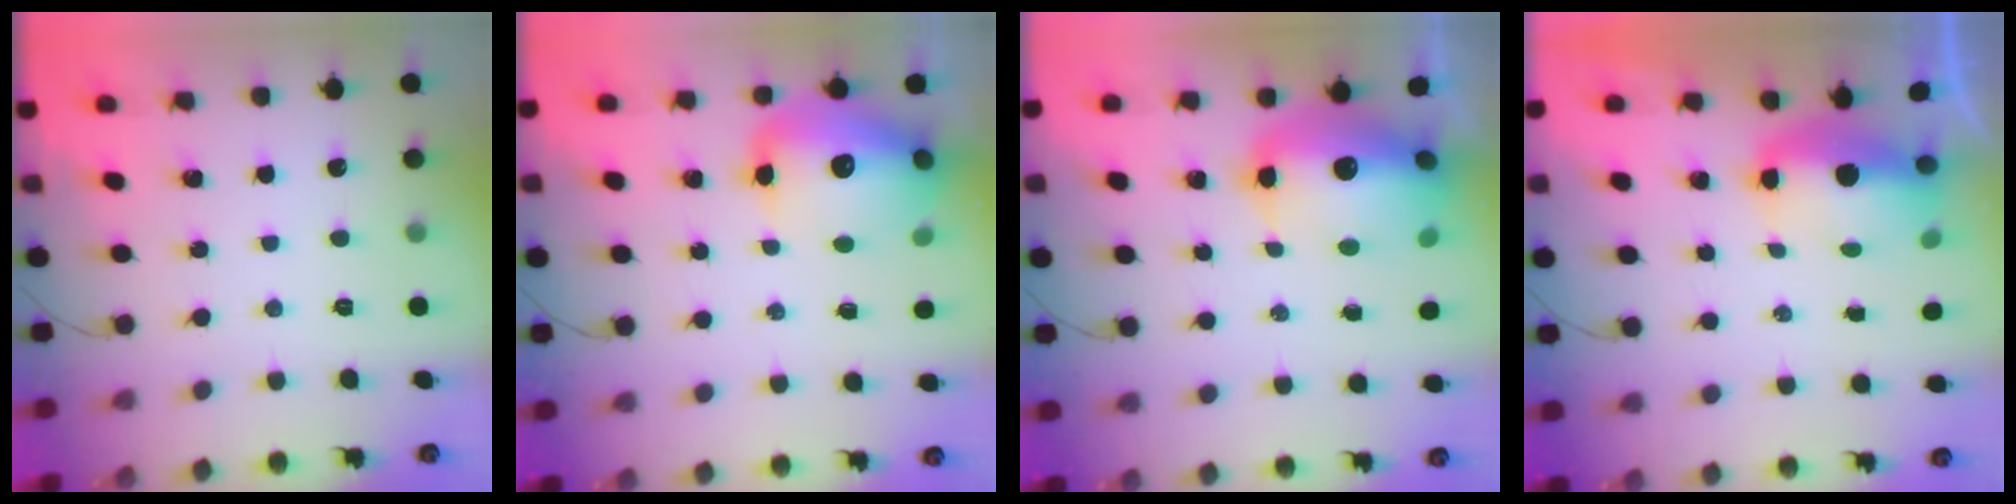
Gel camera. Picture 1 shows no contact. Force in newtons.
{"total": 17.3, "press": 16.8, "slide": 3.9}
{"total": 19.2, "press": 17.0, "slide": 9.0}
{"total": 7.6, "press": 7.6, "slide": 1.1}